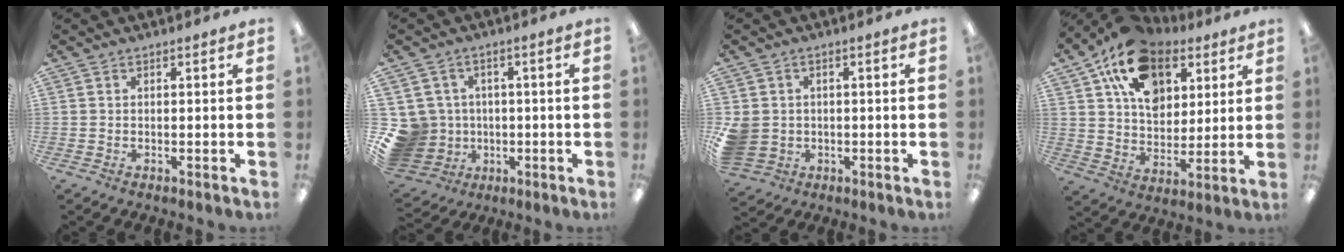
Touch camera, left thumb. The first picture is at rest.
{"total": 10.4, "force": [-1.4, 9.8, 3.1], "torque": [-0.107, 0.016, -0.016]}
{"total": 5.5, "force": [-0.2, 5.1, 2.1], "torque": [-0.055, 0.006, -0.003]}
{"total": 16.8, "force": [9.6, 11.0, 8.4], "torque": [-0.150, -0.038, 0.178]}